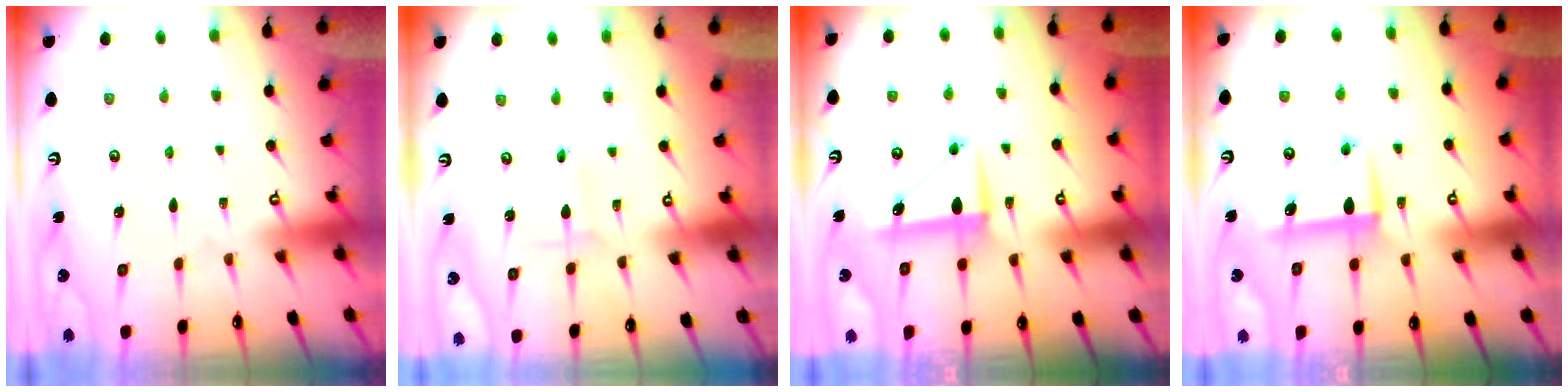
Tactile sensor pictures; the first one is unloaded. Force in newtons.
{"total": 1.7, "press": 1.7, "slide": 0.1}
{"total": 8.3, "press": 8.3, "slide": 0.6}
{"total": 8.3, "press": 8.3, "slide": 0.4}